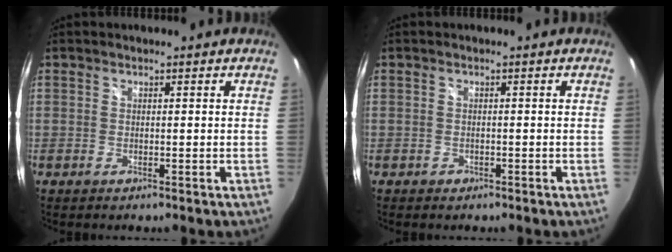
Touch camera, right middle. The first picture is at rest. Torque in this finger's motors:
{"motor_torque": [-0.07, 0.12, -0.05, -0.01]}